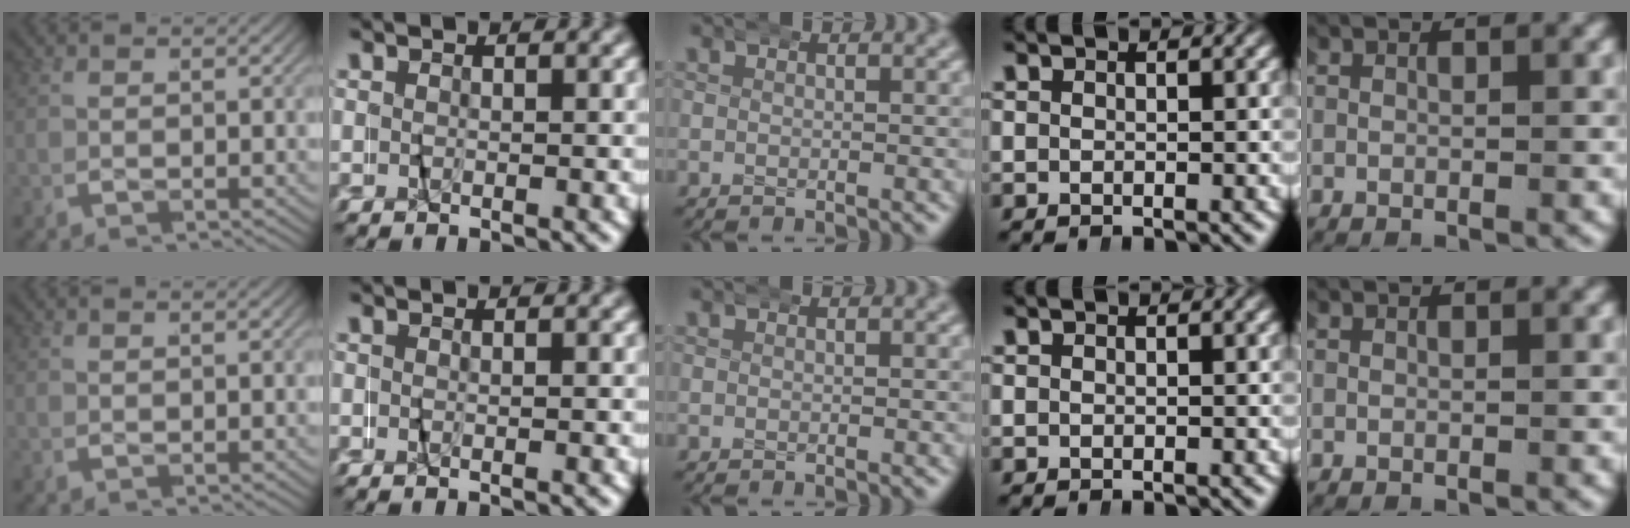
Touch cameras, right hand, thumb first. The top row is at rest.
{"index": {"total": 0.6, "force": [-0.5, -0.3, 0.0], "torque": [-0.005, 0.000, -0.010]}}